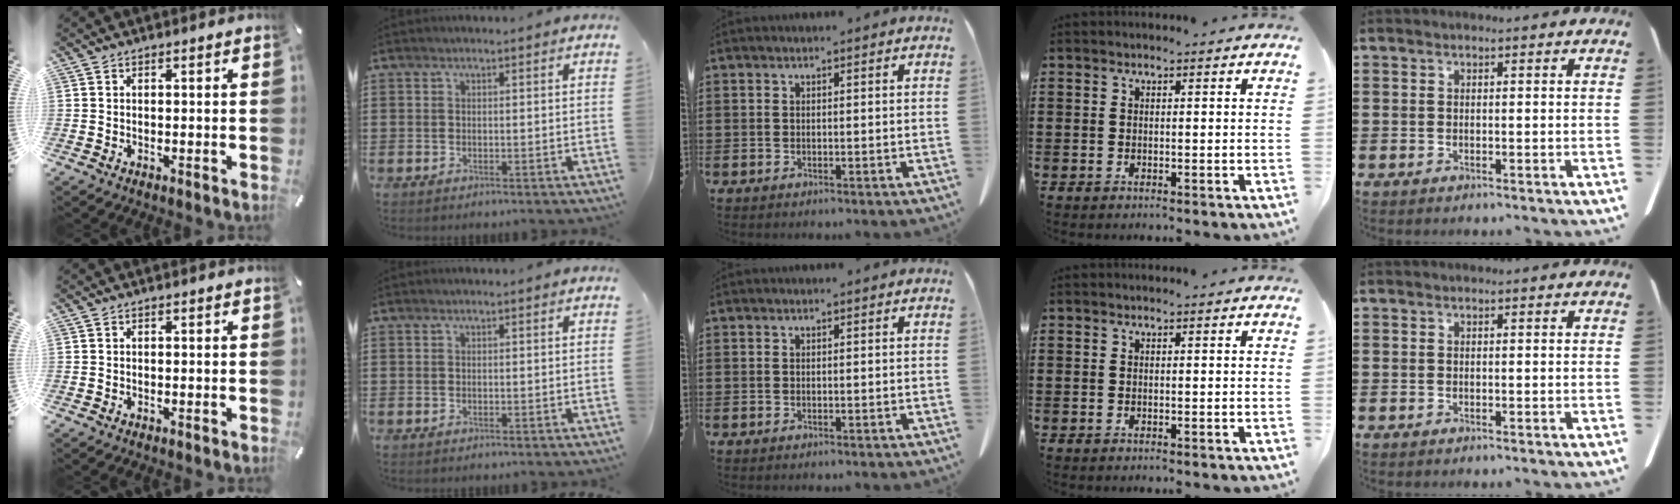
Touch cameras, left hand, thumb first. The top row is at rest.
{}